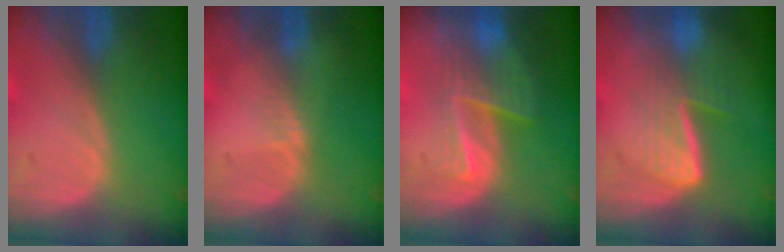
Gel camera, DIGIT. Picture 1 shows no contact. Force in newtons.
{"total": 0.8, "press": 0.8, "slide": 0.2}
{"total": 6.4, "press": 5.7, "slide": 2.9}
{"total": 6.7, "press": 5.7, "slide": 3.6}